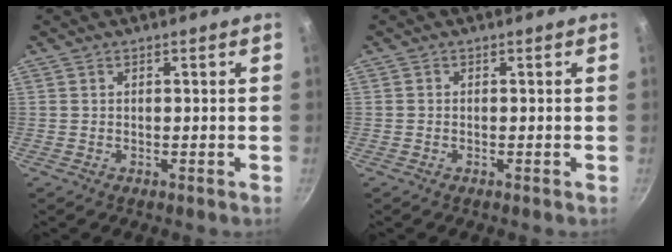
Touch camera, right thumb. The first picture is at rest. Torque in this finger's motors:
{"motor_torque": [-0.08, 0.27, 0.31, -0.03, 0.01]}